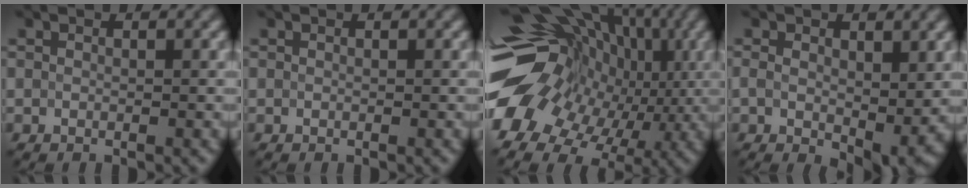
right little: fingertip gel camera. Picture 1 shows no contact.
{"total": 0.0}
{"total": 18.6, "force": [-1.1, 14.2, 11.9], "torque": [-0.203, 0.015, -0.013]}
{"total": 5.8, "force": [-0.3, 3.3, 4.8], "torque": [-0.090, -0.018, 0.011]}